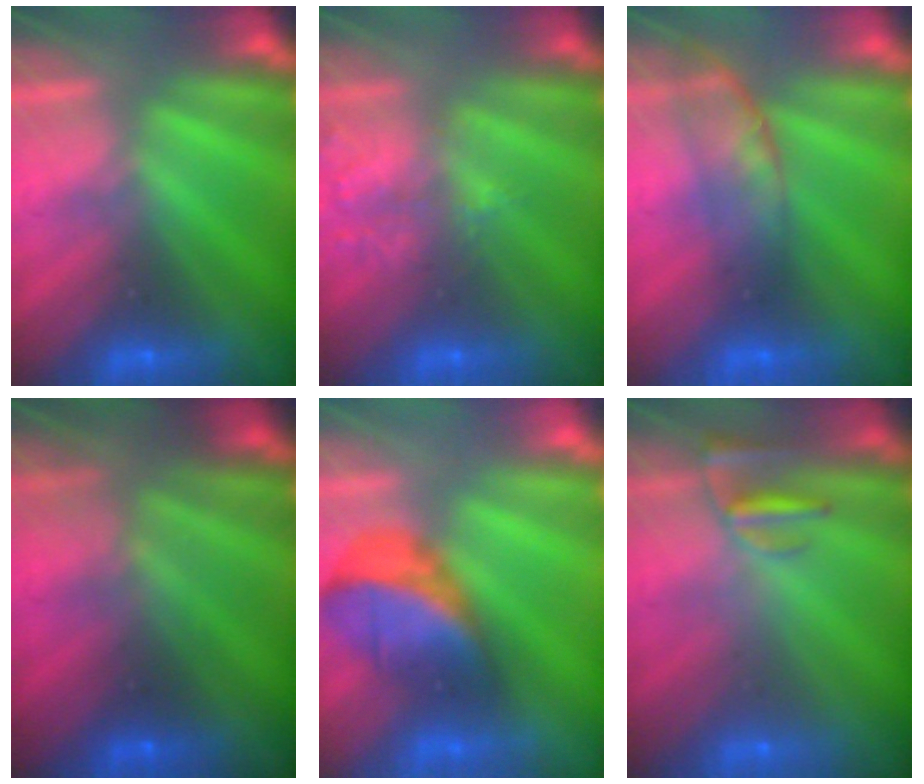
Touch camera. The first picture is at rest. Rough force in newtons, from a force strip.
{"total": 1.6}
{"total": 2.7}
{"total": 8.3}
{"total": 2.9}
{"total": 2.4}